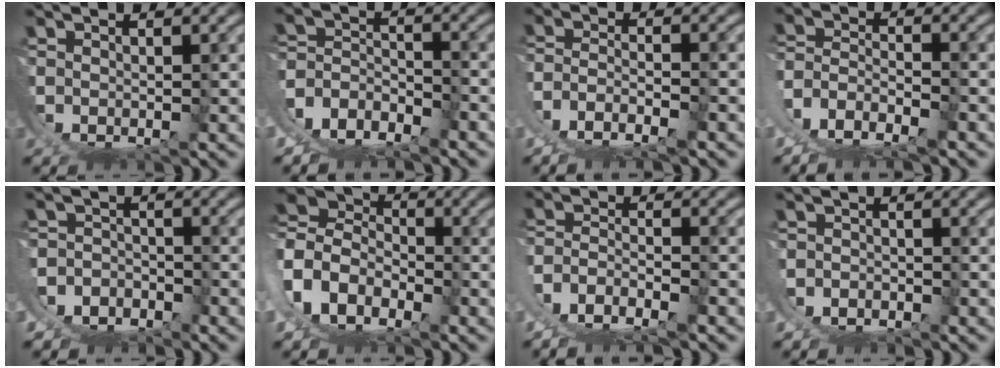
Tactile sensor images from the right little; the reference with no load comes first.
{"total": 7.9, "force": [0.2, 6.8, 4.1], "torque": [-0.127, -0.035, 0.007]}
{"total": 7.3, "force": [-0.4, 6.1, 4.0], "torque": [-0.113, -0.027, -0.008]}
{"total": 8.6, "force": [0.4, 7.6, 4.1], "torque": [-0.131, -0.032, 0.001]}
{"total": 5.7, "force": [-0.3, 5.2, 2.2], "torque": [-0.067, -0.021, -0.008]}
{"total": 10.1, "force": [2.8, 8.3, 5.1], "torque": [-0.141, -0.014, 0.040]}
{"total": 8.0, "force": [-0.2, 7.0, 3.9], "torque": [-0.119, -0.031, -0.007]}
{"total": 2.9, "force": [-0.3, 2.8, 0.9], "torque": [-0.037, -0.008, -0.005]}